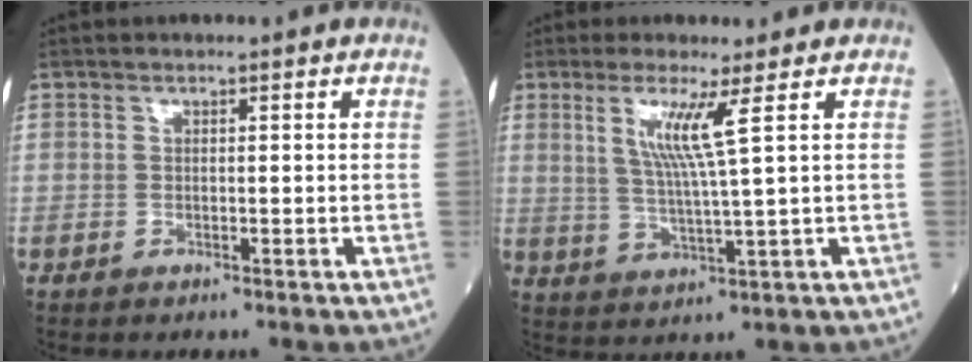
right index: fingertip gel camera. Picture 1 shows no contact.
{"total": 6.2, "force": [2.4, -1.2, 5.6], "torque": [-0.112, -0.009, 0.050]}